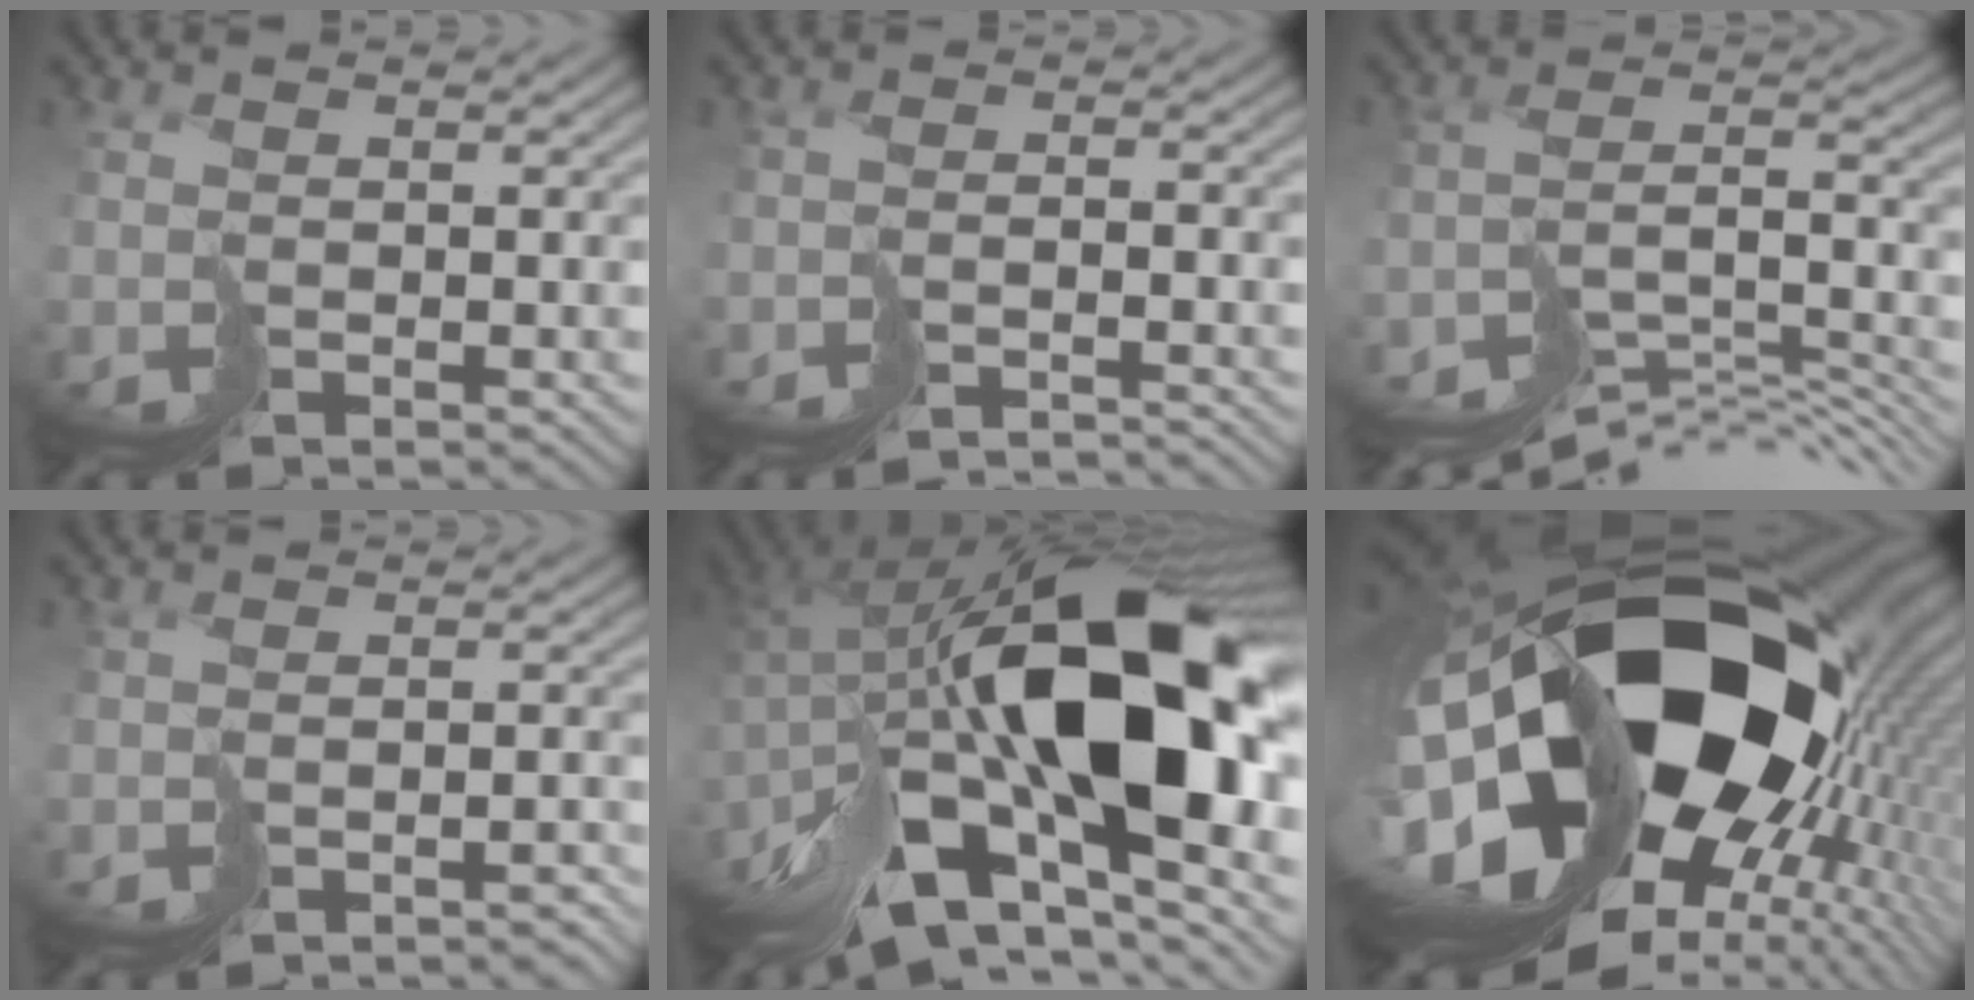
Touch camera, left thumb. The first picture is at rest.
{"total": 3.4, "force": [-3.4, -0.2, 0.6], "torque": [-0.005, 0.001, -0.057]}
{"total": 11.1, "force": [-9.1, 2.8, 5.7], "torque": [-0.096, -0.003, -0.139]}
{"total": 3.1, "force": [-2.6, 1.2, 1.2], "torque": [-0.002, -0.007, -0.035]}
{"total": 18.6, "force": [-2.1, 9.9, 15.6], "torque": [-0.299, -0.022, -0.017]}
{"total": 22.3, "force": [0.5, 14.7, 16.8], "torque": [-0.327, -0.057, 0.016]}